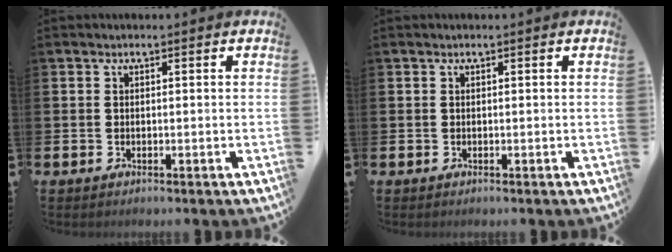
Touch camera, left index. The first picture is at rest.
{"total": 0.0}